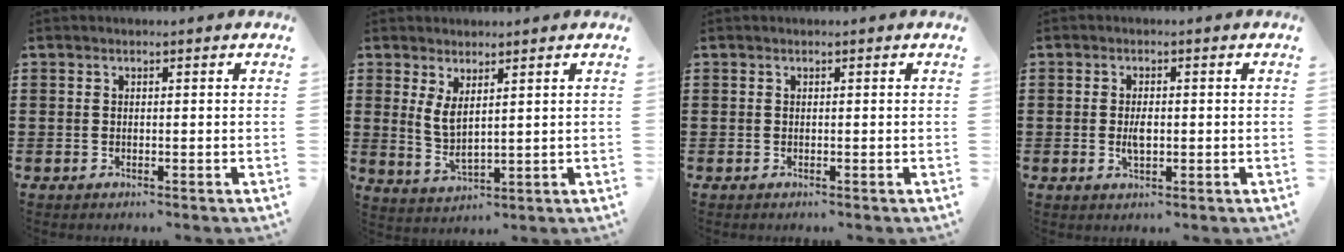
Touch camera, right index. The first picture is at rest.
{"total": 3.7, "force": [1.8, 1.3, 3.0], "torque": [-0.070, -0.001, 0.031]}
{"total": 0.0}
{"total": 2.7, "force": [-0.2, 1.2, 2.4], "torque": [-0.045, 0.003, -0.004]}